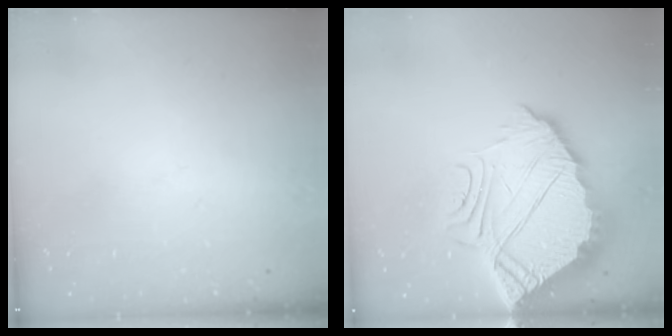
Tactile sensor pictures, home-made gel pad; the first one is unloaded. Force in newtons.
{"total": 11.6, "press": 11.6, "slide": 0.7}